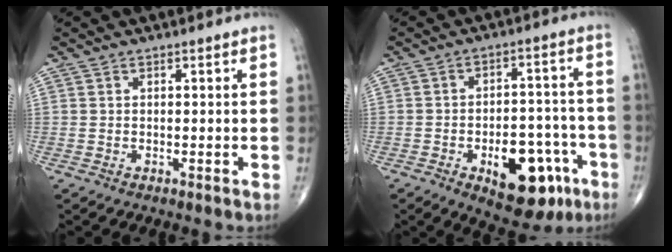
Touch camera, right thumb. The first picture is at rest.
{"total": 16.0, "force": [-7.1, 8.3, 11.8], "torque": [-0.126, 0.044, -0.088]}